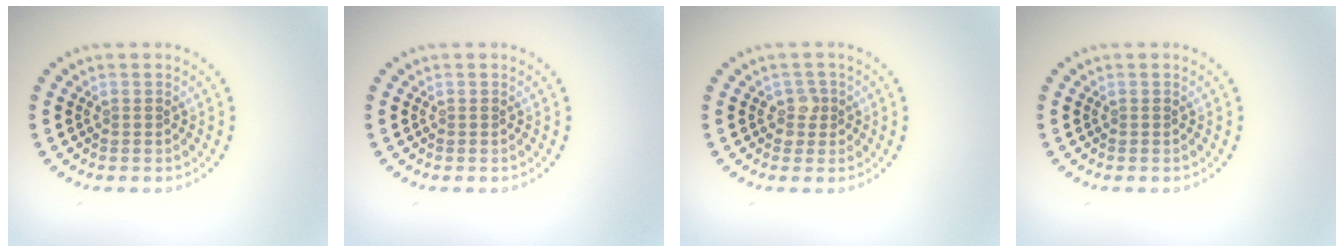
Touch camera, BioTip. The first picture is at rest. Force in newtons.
{"total": 0.0}
{"total": 1.6, "press": 1.3, "slide": 0.9}
{"total": 0.0}